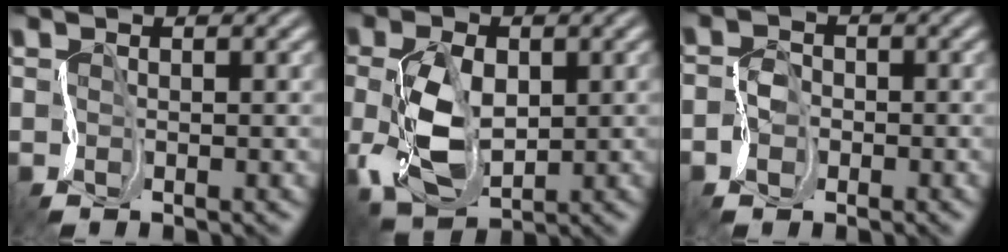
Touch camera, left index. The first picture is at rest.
{"total": 4.8, "force": [0.5, 3.3, 3.5], "torque": [-0.102, 0.004, 0.011]}
{"total": 1.3, "force": [-0.9, 1.0, 0.1], "torque": [-0.016, 0.009, -0.026]}